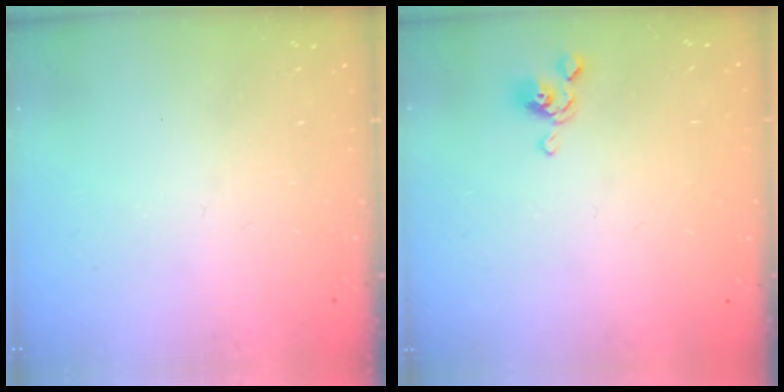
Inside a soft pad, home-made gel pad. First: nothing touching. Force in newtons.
{"total": 4.8, "press": 4.8, "slide": 0.3}